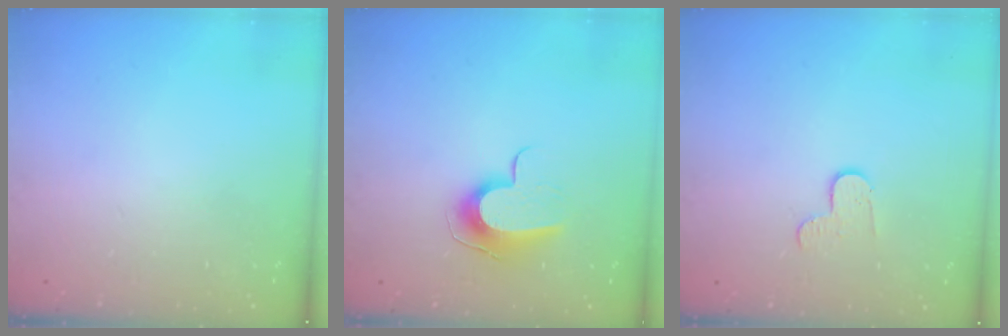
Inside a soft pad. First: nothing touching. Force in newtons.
{"total": 10.1, "press": 10.1, "slide": 0.5}
{"total": 5.5, "press": 5.5, "slide": 0.5}